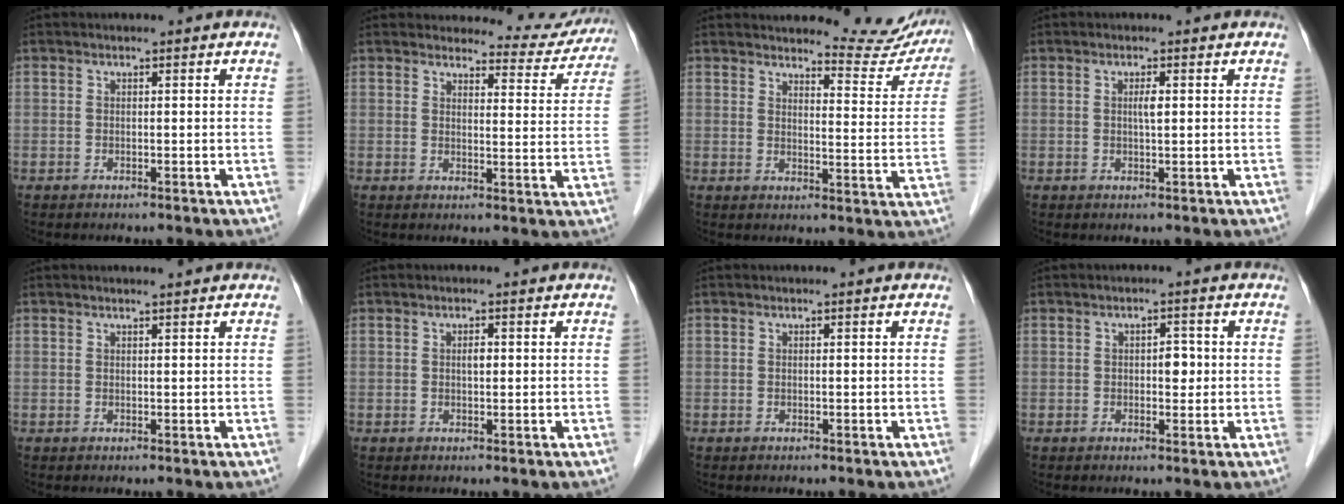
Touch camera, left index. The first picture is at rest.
{"total": 9.7, "force": [9.4, 2.3, 0.5], "torque": [0.019, -0.034, 0.085]}
{"total": 12.0, "force": [11.7, 1.7, 1.5], "torque": [-0.003, -0.063, 0.117]}
{"total": 1.4, "force": [-0.1, 0.1, 1.4], "torque": [-0.025, -0.003, -0.004]}
{"total": 1.0, "force": [0.8, -0.2, 0.5], "torque": [-0.007, 0.004, 0.014]}
{"total": 1.1, "force": [-0.2, 0.4, 1.0], "torque": [-0.016, -0.003, -0.006]}
{"total": 0.0}
{"total": 2.2, "force": [-0.4, 1.3, 1.7], "torque": [-0.020, 0.001, -0.008]}